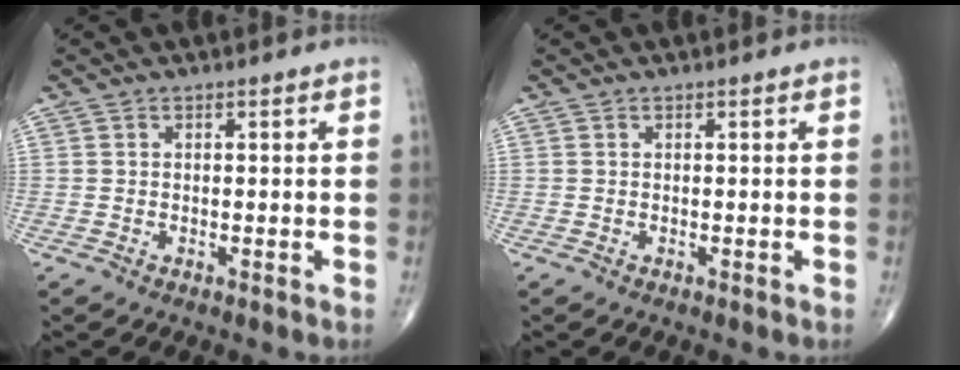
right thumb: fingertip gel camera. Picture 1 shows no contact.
{"total": 0.0}